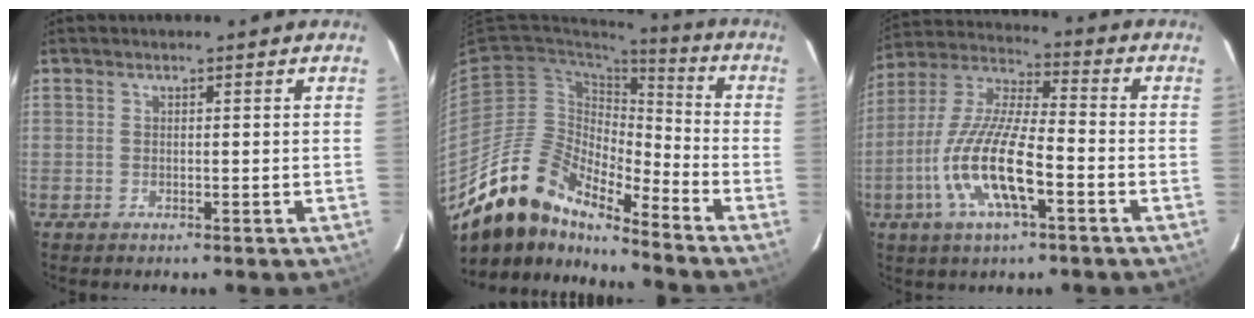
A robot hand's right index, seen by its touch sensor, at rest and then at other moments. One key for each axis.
{"total": 17.2, "fx": -15.0, "fy": 5.1, "fz": 6.8, "tx": -0.121, "ty": 0.000, "tz": -0.285}
{"total": 15.4, "fx": -5.8, "fy": 4.0, "fz": 13.7, "tx": -0.286, "ty": -0.012, "tz": -0.115}